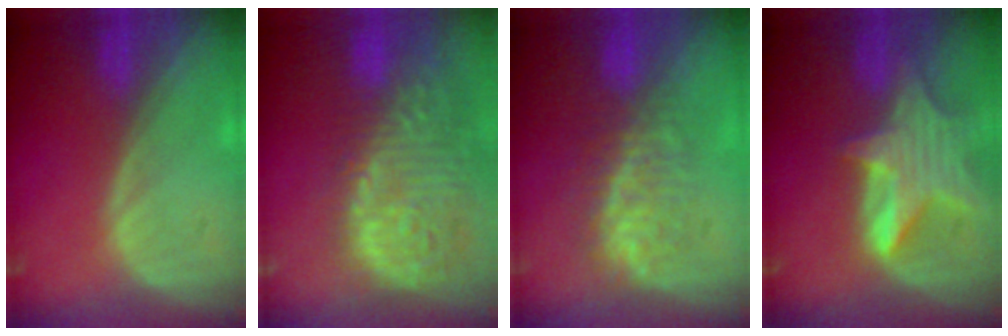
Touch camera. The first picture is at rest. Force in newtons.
{"total": 15.1, "press": 12.5, "slide": 8.5}
{"total": 7.4, "press": 7.2, "slide": 1.6}
{"total": 8.2, "press": 7.3, "slide": 3.8}